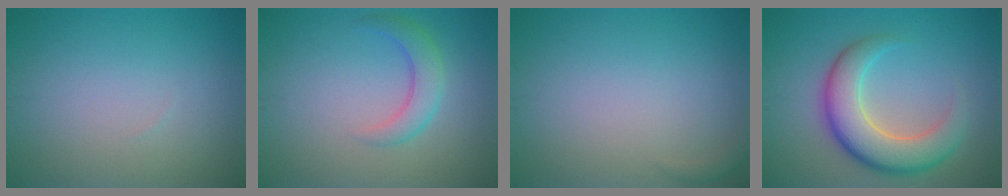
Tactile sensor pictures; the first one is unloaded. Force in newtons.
{"total": 2.8, "press": 2.8, "slide": 0.1}
{"total": 0.7, "press": 0.7, "slide": 0.1}
{"total": 7.3, "press": 7.2, "slide": 0.6}